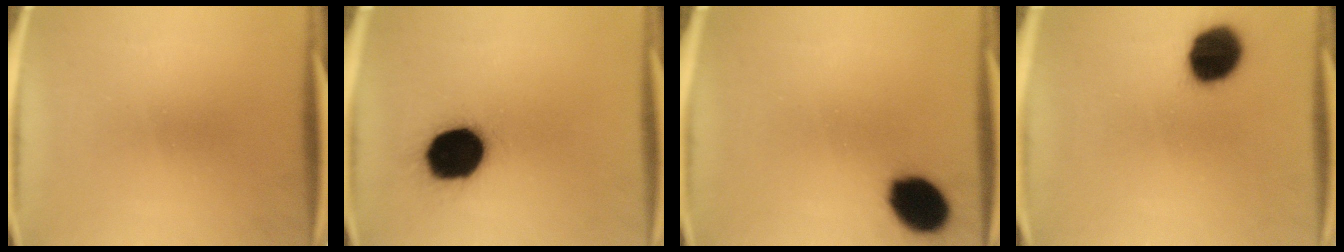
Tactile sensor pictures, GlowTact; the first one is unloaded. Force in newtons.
{"total": 19.8}
{"total": 12.2}
{"total": 12.9}